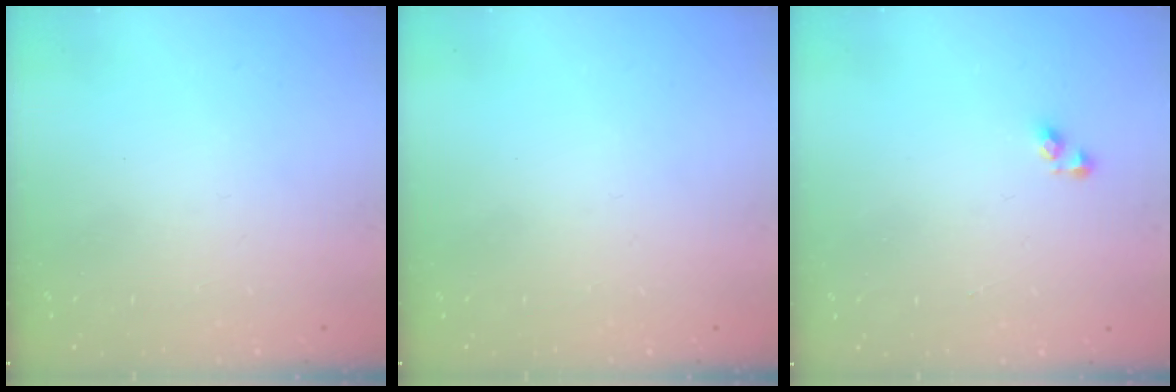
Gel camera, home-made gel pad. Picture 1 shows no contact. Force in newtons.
{"total": 0.0}
{"total": 3.7, "press": 3.6, "slide": 0.6}